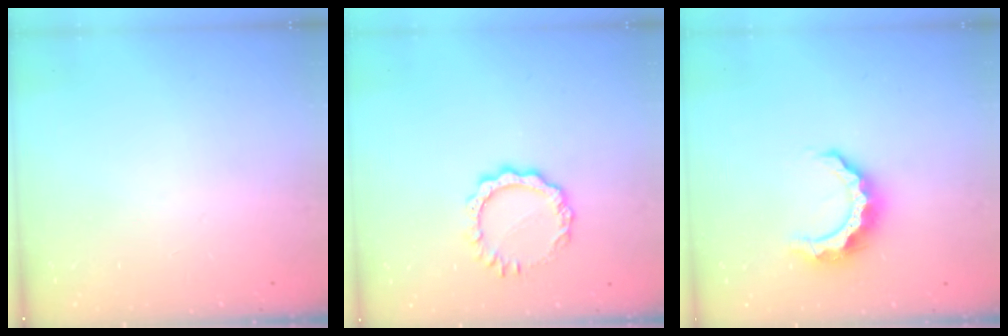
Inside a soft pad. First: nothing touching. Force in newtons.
{"total": 7.2, "press": 7.2, "slide": 0.5}
{"total": 9.8, "press": 9.7, "slide": 0.9}